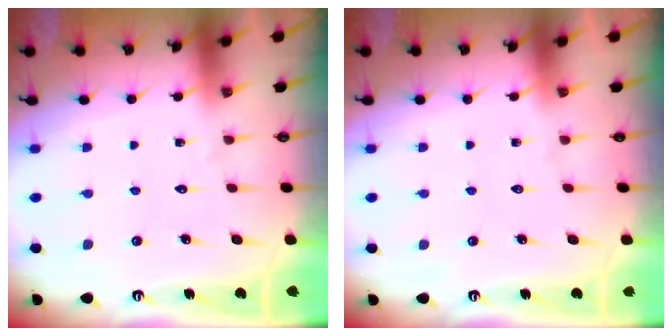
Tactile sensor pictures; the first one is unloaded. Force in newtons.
{"total": 0.0}